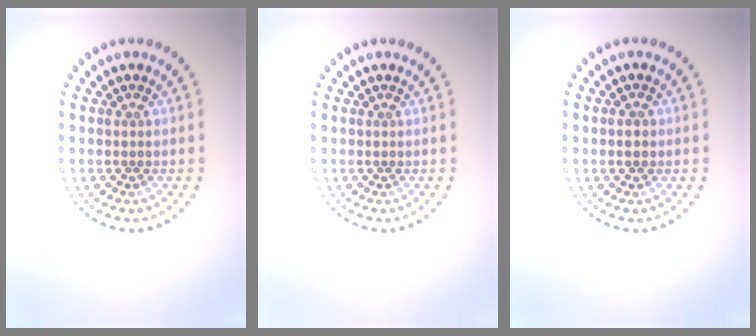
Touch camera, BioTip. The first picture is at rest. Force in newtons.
{"total": 0.0}
{"total": 1.8, "press": 1.8, "slide": 0.1}